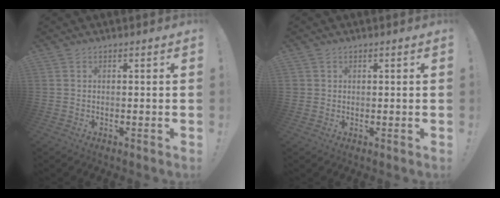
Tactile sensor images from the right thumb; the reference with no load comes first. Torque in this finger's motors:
{"motor_torque": [0.11, -0.25, 0.22, -0.02, 0.01]}